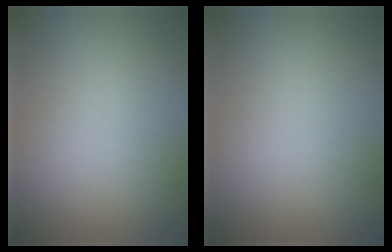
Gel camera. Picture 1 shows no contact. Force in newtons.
{"total": 0.0}